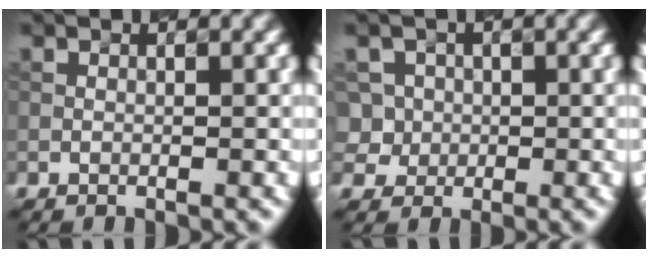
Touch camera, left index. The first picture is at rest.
{"total": 3.5, "force": [0.5, 3.3, 0.7], "torque": [-0.006, 0.016, 0.002]}